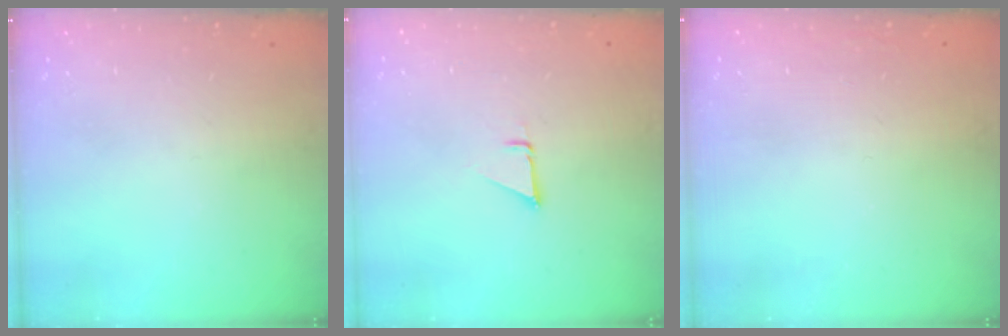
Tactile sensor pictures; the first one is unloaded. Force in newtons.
{"total": 1.5, "press": 1.5, "slide": 0.1}
{"total": 1.5, "press": 1.5, "slide": 0.1}